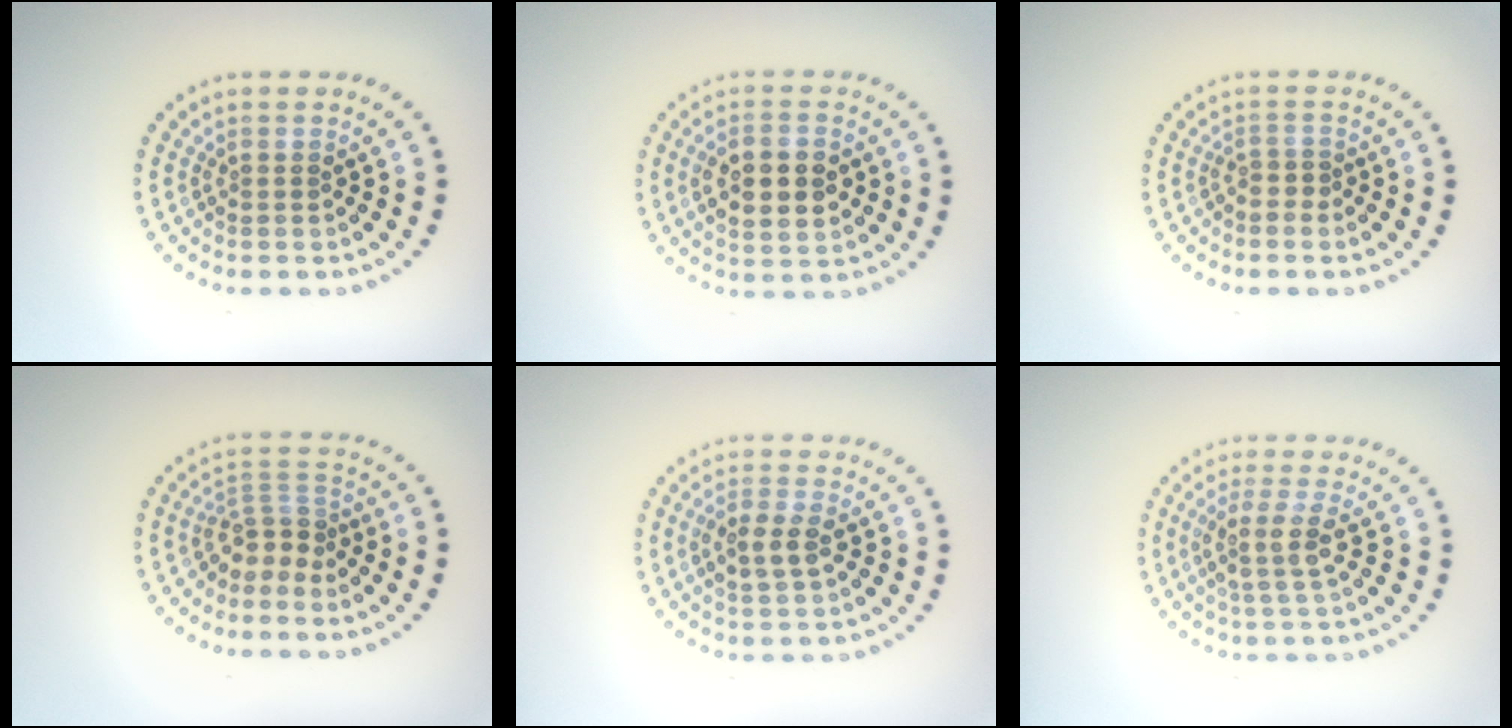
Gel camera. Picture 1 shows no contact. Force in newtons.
{"total": 5.1, "press": 5.1, "slide": 0.2}
{"total": 1.1, "press": 0.7, "slide": 0.9}
{"total": 2.7, "press": 2.0, "slide": 1.9}
{"total": 2.8, "press": 2.8, "slide": 0.6}
{"total": 3.0, "press": 2.4, "slide": 1.7}